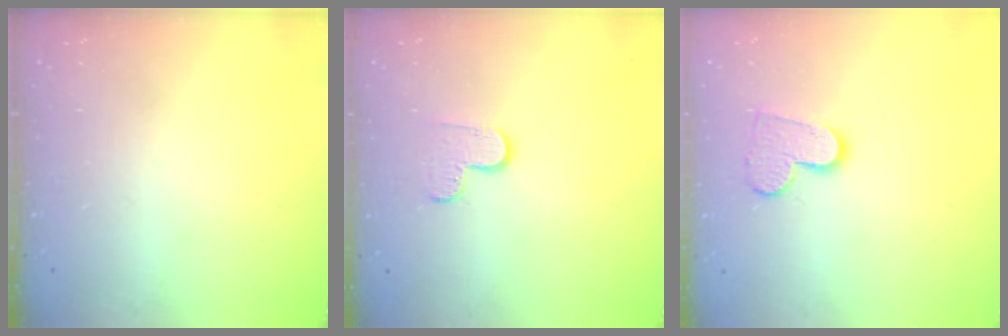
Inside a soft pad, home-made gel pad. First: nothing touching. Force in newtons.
{"total": 6.1, "press": 6.1, "slide": 0.6}
{"total": 9.9, "press": 9.8, "slide": 0.7}